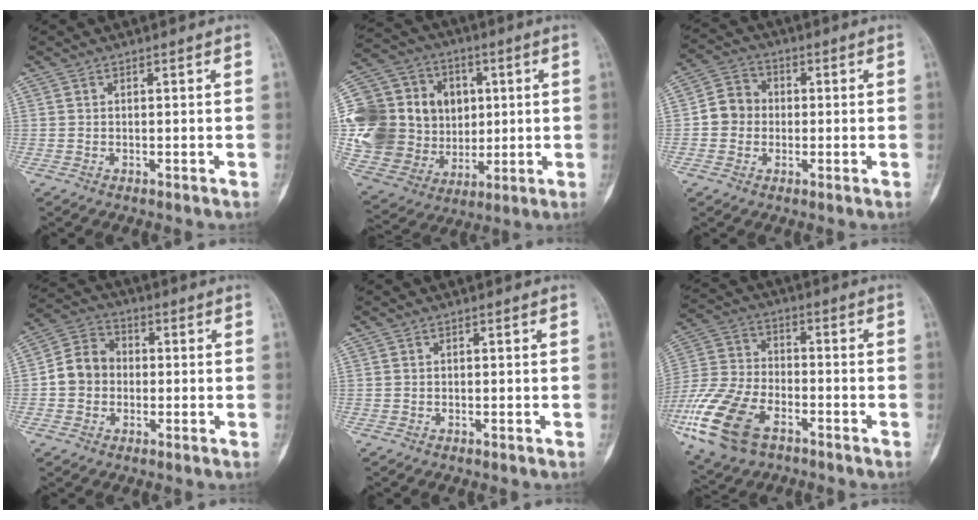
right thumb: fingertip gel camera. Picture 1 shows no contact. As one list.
[{"total": 25.4, "force": [2.4, 21.1, 14.0], "torque": [-0.261, 0.030, 0.066]}, {"total": 6.5, "force": [-0.4, 5.9, 2.6], "torque": [-0.019, 0.018, -0.019]}, {"total": 8.3, "force": [-0.6, 7.2, 4.0], "torque": [-0.047, 0.028, -0.024]}, {"total": 0.0}, {"total": 17.7, "force": [-8.5, 10.1, 11.8], "torque": [-0.251, 0.016, -0.162]}]